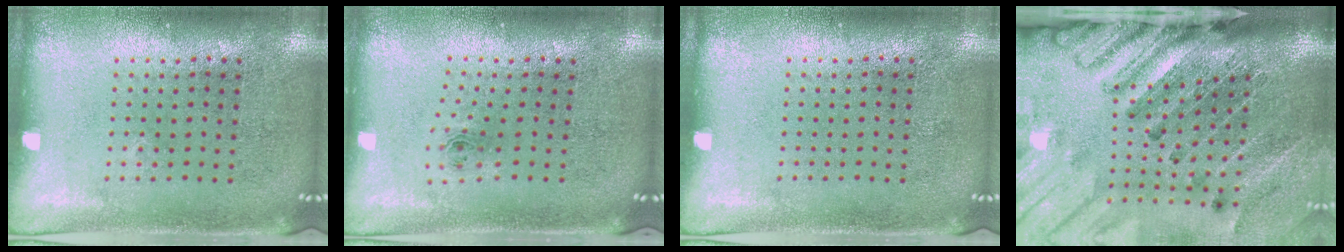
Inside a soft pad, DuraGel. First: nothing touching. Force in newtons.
{"total": 0.8, "press": 0.3, "slide": 0.7}
{"total": 0.0}
{"total": 4.2, "press": 3.2, "slide": 2.8}